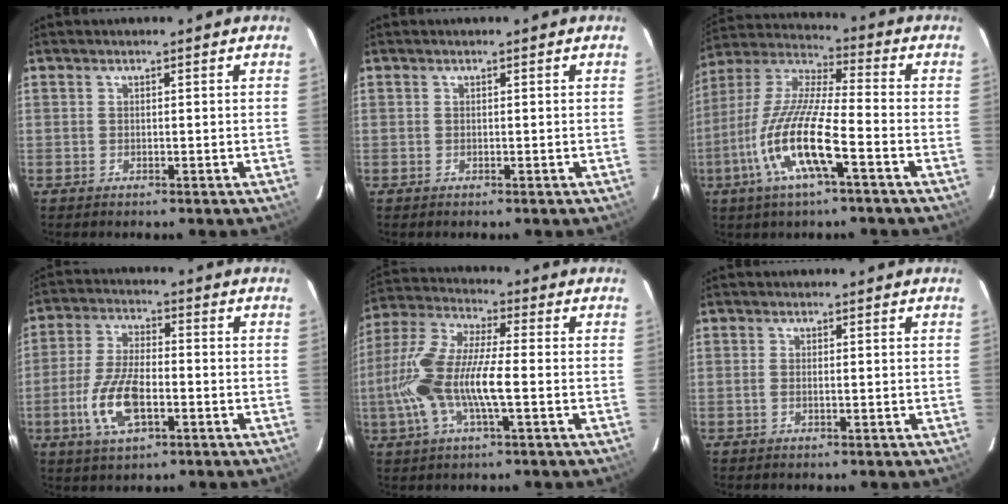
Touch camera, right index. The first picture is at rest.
{"total": 0.0}
{"total": 15.5, "force": [-6.3, 2.4, 14.0], "torque": [-0.287, -0.013, -0.128]}
{"total": 11.2, "force": [-3.8, 4.7, 9.4], "torque": [-0.201, -0.003, -0.070]}
{"total": 15.1, "force": [-2.8, 3.8, 14.3], "torque": [-0.302, 0.001, -0.057]}
{"total": 1.0, "force": [-0.2, 0.3, 1.0], "torque": [-0.023, 0.000, -0.005]}